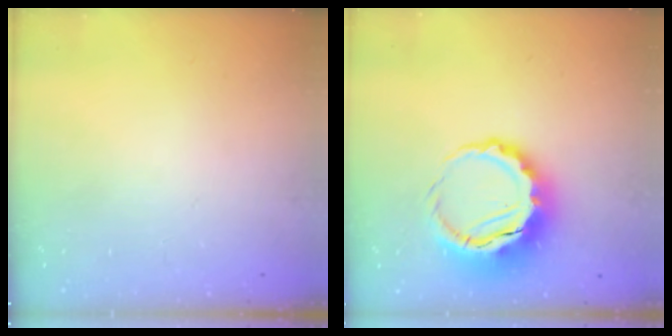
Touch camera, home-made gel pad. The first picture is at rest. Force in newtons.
{"total": 8.2, "press": 7.9, "slide": 2.0}